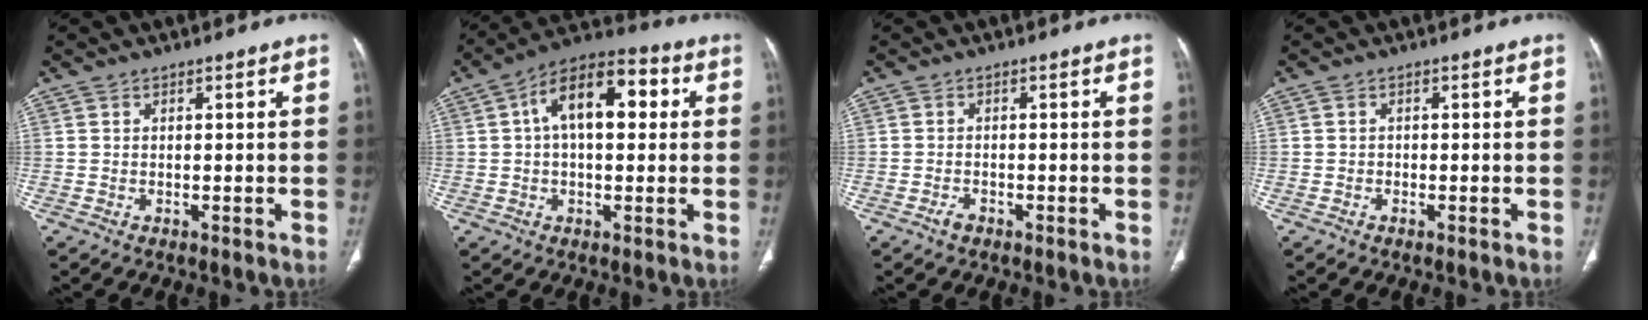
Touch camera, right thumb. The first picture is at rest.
{"total": 13.9, "force": [2.9, 7.4, 11.4], "torque": [-0.169, 0.032, 0.039]}
{"total": 1.5, "force": [-1.0, 0.8, 0.7], "torque": [-0.016, 0.005, -0.018]}
{"total": 0.6, "force": [-0.3, 0.5, 0.1], "torque": [0.000, 0.003, -0.010]}